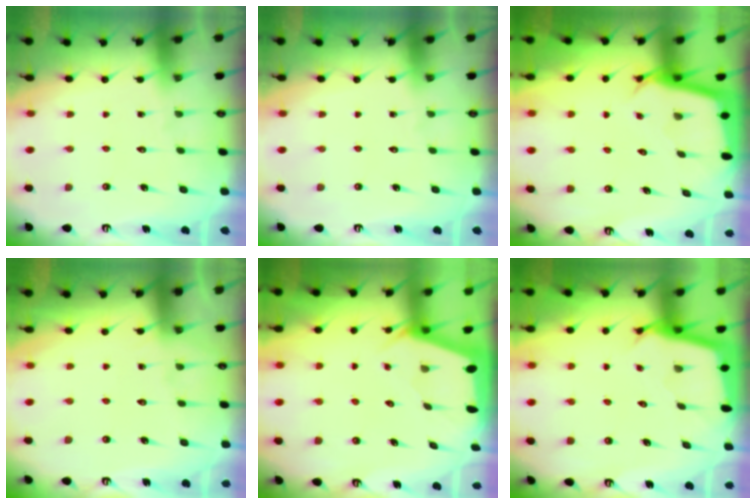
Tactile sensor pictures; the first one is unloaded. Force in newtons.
{"total": 0.0}
{"total": 2.7, "press": 2.7, "slide": 0.0}
{"total": 3.5, "press": 3.5, "slide": 0.6}
{"total": 1.9, "press": 1.9, "slide": 0.3}
{"total": 2.5, "press": 2.5, "slide": 0.1}